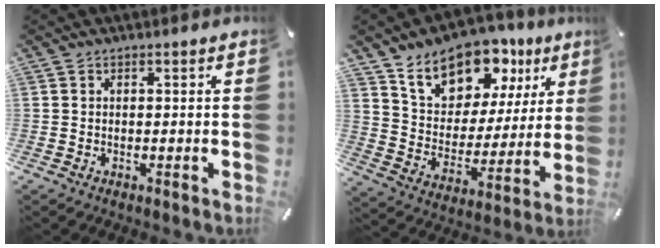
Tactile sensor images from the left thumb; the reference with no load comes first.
{"total": 15.9, "force": [11.8, 9.2, 5.2], "torque": [-0.094, -0.090, 0.212]}